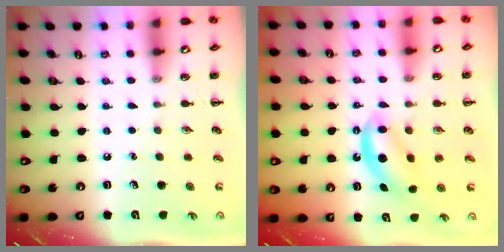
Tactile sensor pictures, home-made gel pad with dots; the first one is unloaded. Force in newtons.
{"total": 6.3, "press": 6.3, "slide": 0.8}